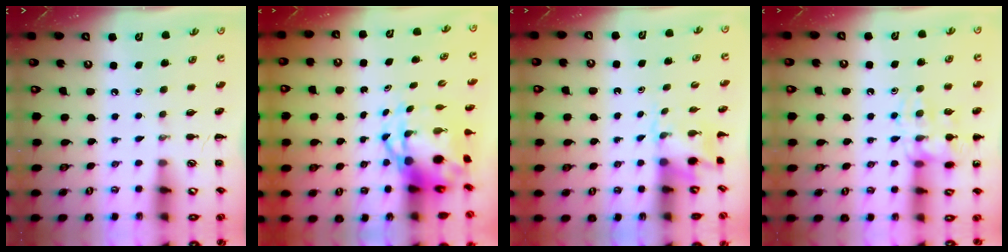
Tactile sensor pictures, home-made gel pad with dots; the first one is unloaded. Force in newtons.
{"total": 7.7, "press": 7.3, "slide": 2.2}
{"total": 2.5, "press": 2.3, "slide": 1.0}
{"total": 14.6, "press": 14.5, "slide": 1.5}